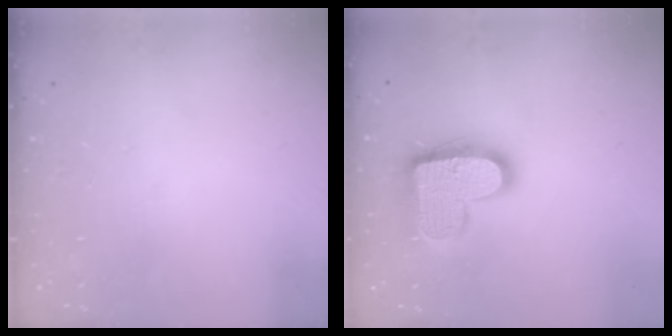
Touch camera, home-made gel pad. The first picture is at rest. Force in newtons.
{"total": 16.6, "press": 16.5, "slide": 0.9}